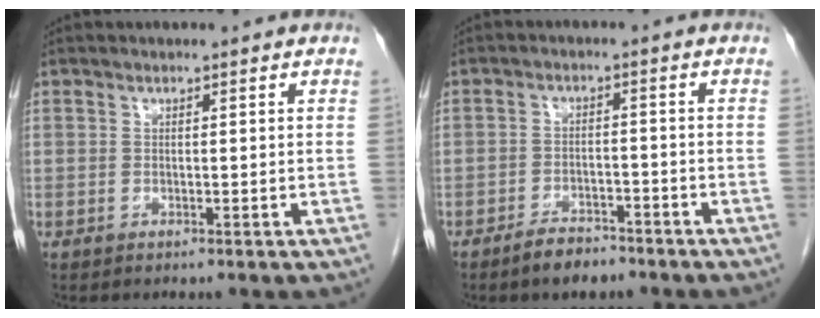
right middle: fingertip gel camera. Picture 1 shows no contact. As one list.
[{"total": 4.4, "force": [-3.6, 1.6, 1.9], "torque": [-0.037, 0.001, -0.056]}]